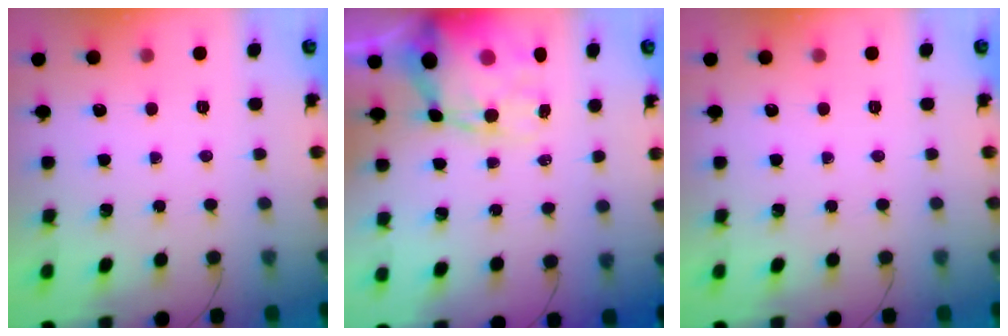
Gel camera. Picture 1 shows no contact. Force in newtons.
{"total": 10.8, "press": 10.3, "slide": 3.4}
{"total": 0.0}